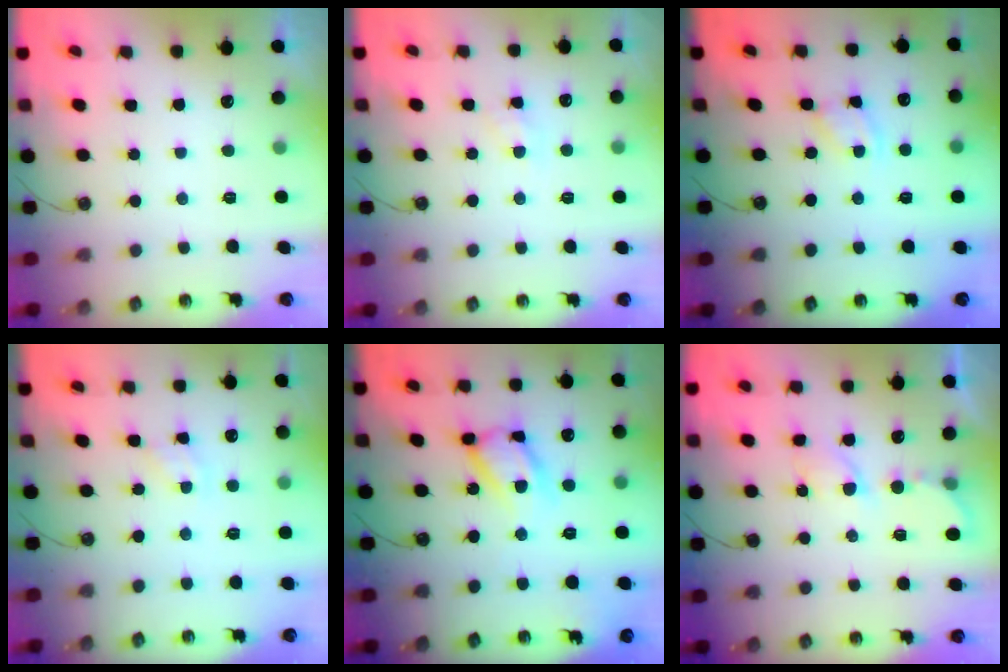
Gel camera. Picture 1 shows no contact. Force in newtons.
{"total": 6.1, "press": 6.0, "slide": 0.8}
{"total": 2.7, "press": 2.7, "slide": 0.4}
{"total": 3.2, "press": 3.2, "slide": 0.4}
{"total": 13.8, "press": 13.7, "slide": 1.3}
{"total": 6.2, "press": 6.2, "slide": 0.2}